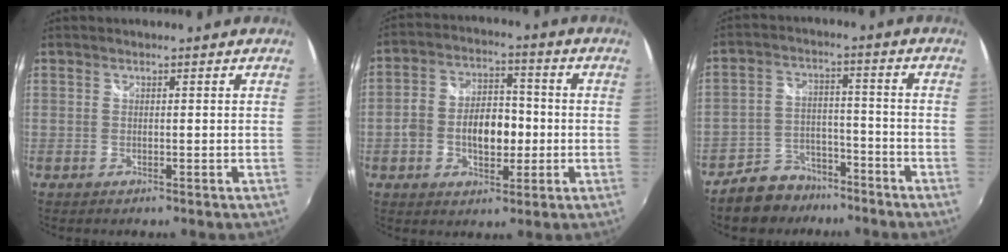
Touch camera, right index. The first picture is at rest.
{"total": 10.4, "force": [-2.2, 6.1, 8.1], "torque": [-0.153, 0.013, -0.036]}
{"total": 9.8, "force": [-7.7, 5.6, 2.5], "torque": [-0.065, 0.020, -0.113]}